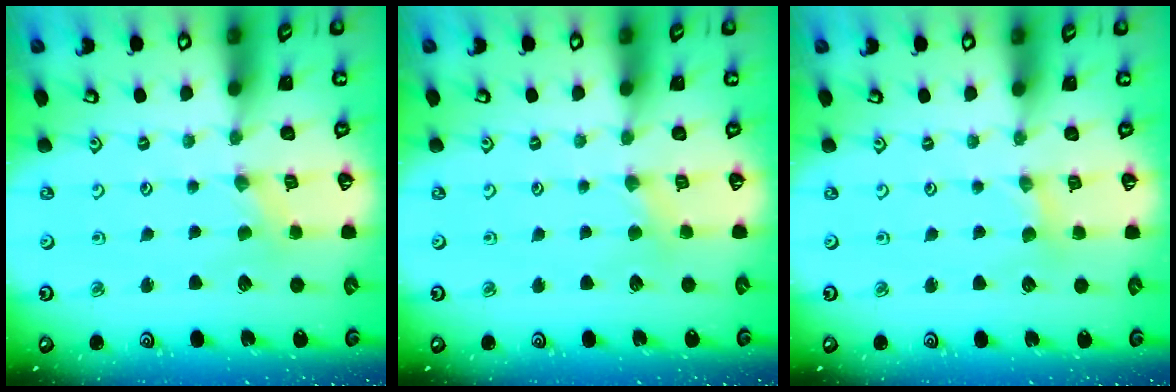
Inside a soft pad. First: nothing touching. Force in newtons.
{"total": 1.6, "press": 1.6, "slide": 0.4}
{"total": 2.0, "press": 2.0, "slide": 0.3}